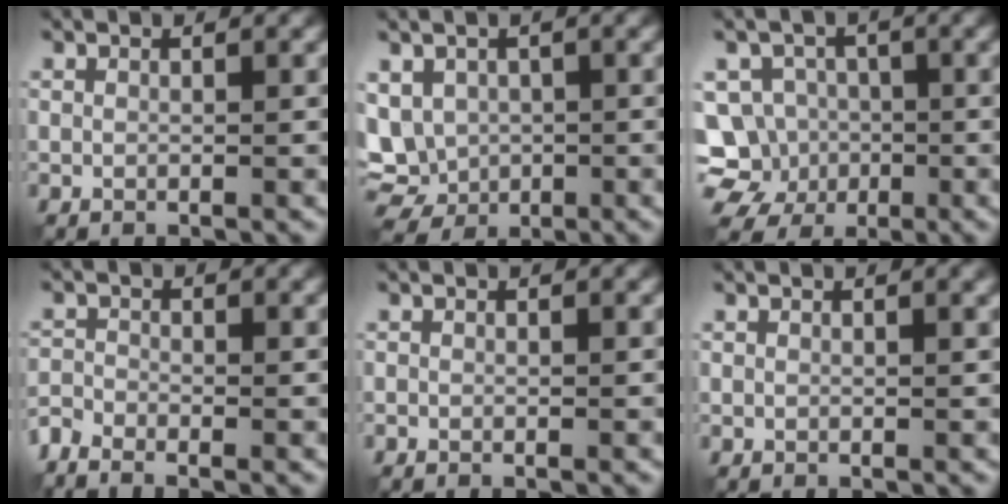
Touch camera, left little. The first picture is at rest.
{"total": 6.0, "force": [0.1, 5.1, 3.2], "torque": [-0.079, -0.004, 0.007]}
{"total": 7.9, "force": [-2.3, 7.3, 1.9], "torque": [-0.035, 0.014, -0.062]}
{"total": 2.2, "force": [-2.0, 0.6, 0.7], "torque": [-0.020, -0.009, -0.055]}
{"total": 0.0}
{"total": 0.8, "force": [0.4, 0.2, 0.6], "torque": [-0.003, 0.006, 0.005]}